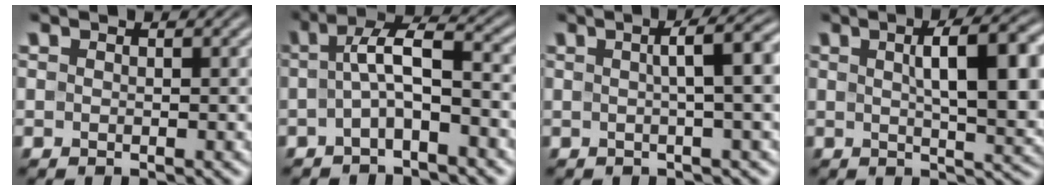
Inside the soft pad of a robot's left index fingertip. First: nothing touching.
{"total": 4.4, "force": [-0.5, 1.4, 4.2], "torque": [-0.074, 0.014, -0.016]}
{"total": 6.0, "force": [1.1, 1.6, 5.7], "torque": [-0.054, 0.019, 0.013]}
{"total": 10.0, "force": [2.2, 3.2, 9.2], "torque": [-0.123, 0.006, 0.035]}